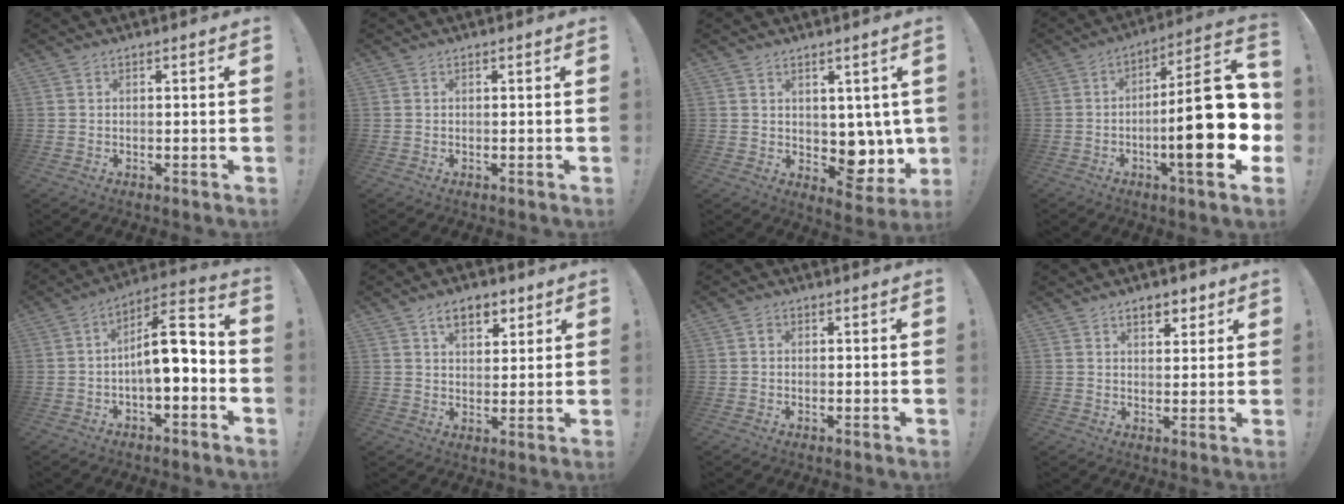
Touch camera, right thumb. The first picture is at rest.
{"total": 0.0}
{"total": 8.6, "force": [0.3, 7.0, 4.9], "torque": [-0.034, -0.015, 0.021]}
{"total": 24.9, "force": [-3.6, 6.6, 23.8], "torque": [-0.348, 0.012, -0.055]}
{"total": 11.3, "force": [-1.0, 4.1, 10.5], "torque": [-0.155, 0.007, -0.016]}
{"total": 8.3, "force": [4.6, 5.2, 4.5], "torque": [-0.059, -0.013, 0.082]}
{"total": 0.9, "force": [0.1, 0.9, 0.2], "torque": [-0.004, 0.006, 0.002]}
{"total": 5.3, "force": [3.5, 2.9, 2.8], "torque": [-0.030, -0.013, 0.059]}